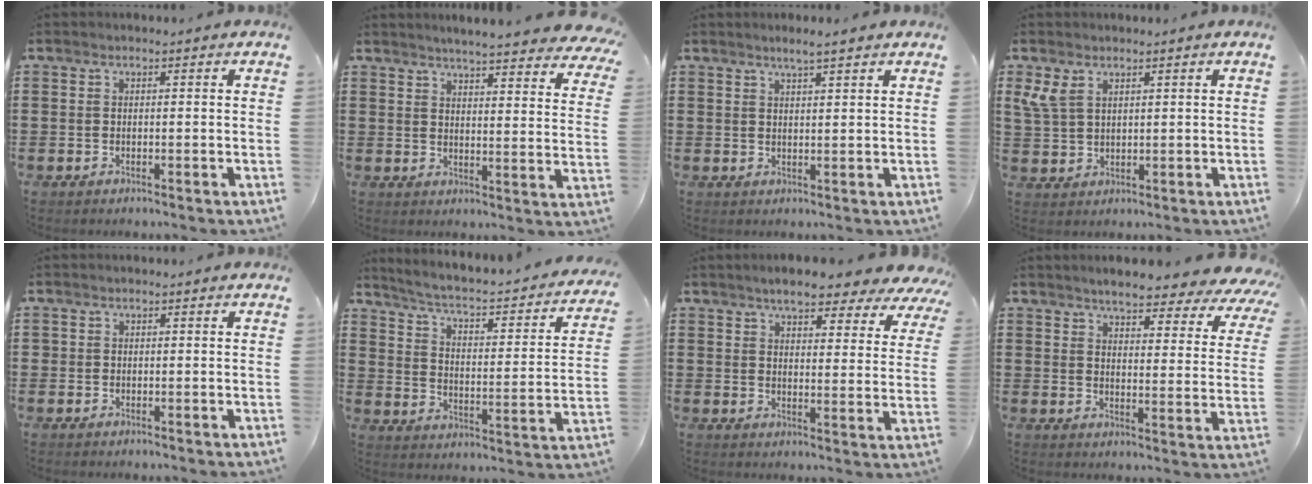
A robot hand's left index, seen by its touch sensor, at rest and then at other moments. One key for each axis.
{"total": 4.9, "fx": 4.6, "fy": -0.4, "fz": 1.5, "tx": -0.041, "ty": -0.029, "tz": 0.079}
{"total": 2.4, "fx": 2.1, "fy": -0.1, "fz": 1.3, "tx": -0.028, "ty": 0.001, "tz": 0.038}
{"total": 3.7, "fx": 2.2, "fy": 2.2, "fz": 2.1, "tx": -0.050, "ty": 0.007, "tz": 0.041}
{"total": 0.6, "fx": 0.3, "fy": 0.5, "fz": 0.1, "tx": -0.004, "ty": 0.004, "tz": 0.005}
{"total": 3.0, "fx": 2.0, "fy": 0.6, "fz": 2.2, "tx": -0.056, "ty": -0.029, "tz": 0.021}
{"total": 6.2, "fx": 5.6, "fy": 0.9, "fz": 2.4, "tx": -0.061, "ty": -0.024, "tz": 0.096}
{"total": 5.5, "fx": 5.1, "fy": 0.3, "fz": 2.0, "tx": -0.054, "ty": -0.034, "tz": 0.084}